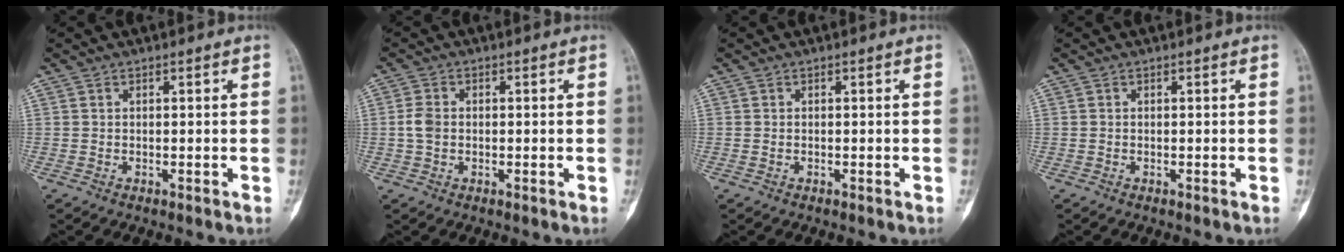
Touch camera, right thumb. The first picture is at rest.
{"total": 3.0, "force": [-0.2, 2.2, 2.0], "torque": [-0.042, 0.006, -0.008]}
{"total": 0.0}
{"total": 0.0}